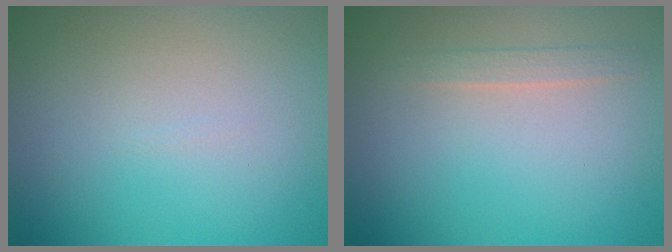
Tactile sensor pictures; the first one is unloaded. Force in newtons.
{"total": 1.1, "press": 1.1, "slide": 0.1}